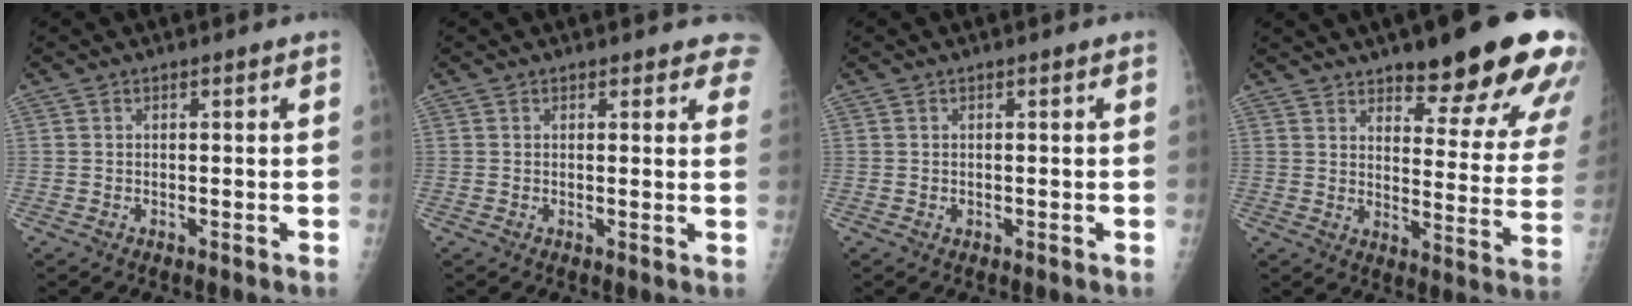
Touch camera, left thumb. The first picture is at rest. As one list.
[{"total": 4.7, "force": [4.0, 1.8, 1.6], "torque": [0.019, -0.015, 0.029]}, {"total": 0.0}, {"total": 22.0, "force": [14.9, 5.9, 15.1], "torque": [-0.154, -0.070, 0.189]}]